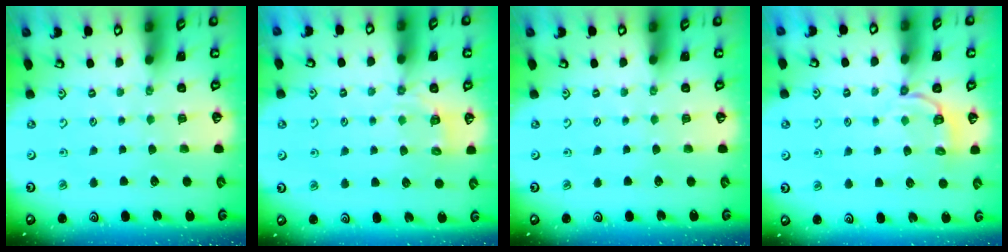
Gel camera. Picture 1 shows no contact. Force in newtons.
{"total": 4.1, "press": 3.8, "slide": 1.5}
{"total": 0.0}
{"total": 4.9, "press": 4.4, "slide": 2.1}